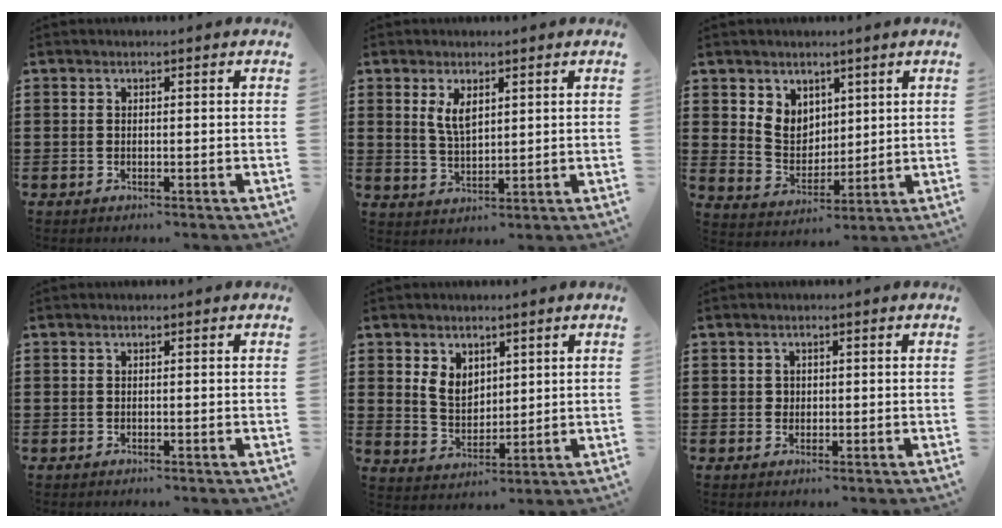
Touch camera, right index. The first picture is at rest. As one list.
[{"total": 3.8, "force": [1.9, 1.9, 2.7], "torque": [-0.050, 0.002, 0.032]}, {"total": 5.7, "force": [3.1, 4.7, 1.0], "torque": [-0.038, 0.004, 0.057]}, {"total": 0.0}, {"total": 4.9, "force": [2.2, 3.7, 2.3], "torque": [-0.051, 0.009, 0.039]}, {"total": 1.0, "force": [0.3, 0.9, 0.2], "torque": [-0.007, 0.004, 0.006]}]